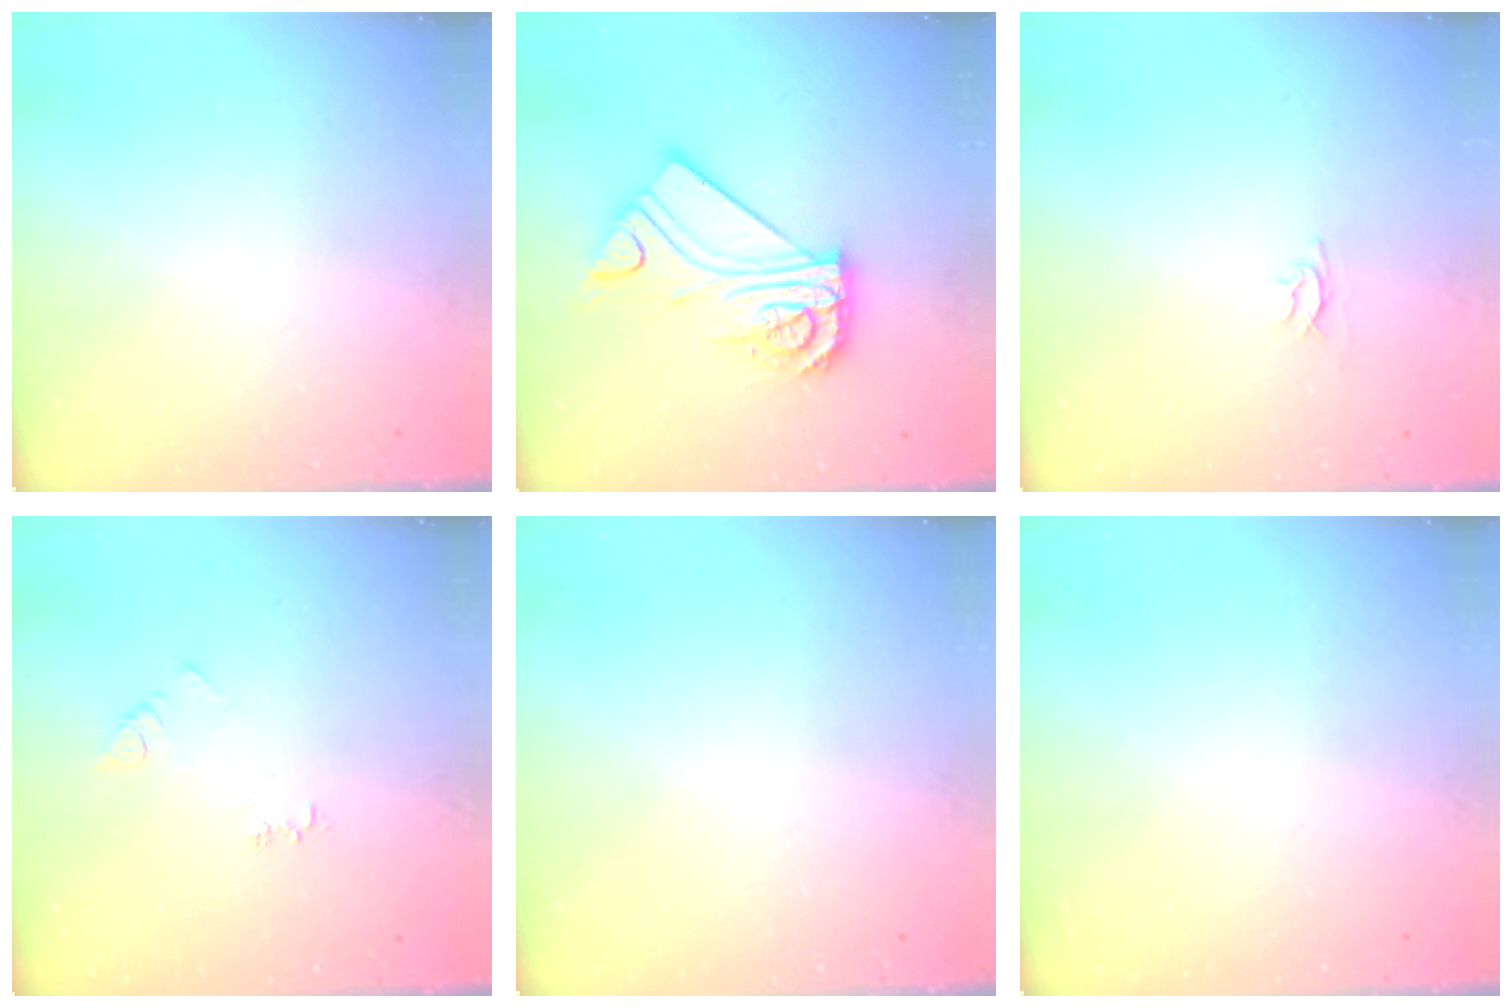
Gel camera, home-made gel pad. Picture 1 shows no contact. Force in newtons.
{"total": 13.6, "press": 13.6, "slide": 0.7}
{"total": 2.4, "press": 2.4, "slide": 0.3}
{"total": 3.9, "press": 3.9, "slide": 0.5}
{"total": 0.0}
{"total": 0.0}